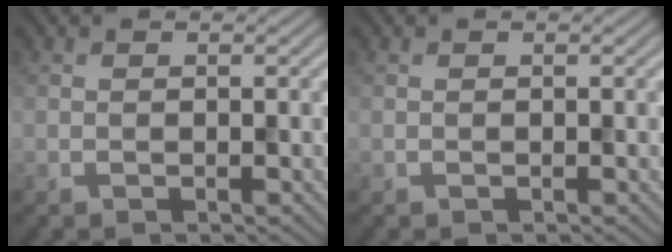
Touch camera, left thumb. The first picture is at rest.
{"total": 0.0}